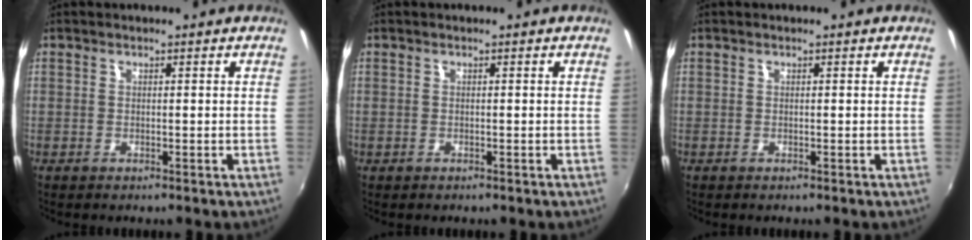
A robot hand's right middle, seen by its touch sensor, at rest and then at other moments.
{"total": 0.0}
{"total": 0.0}